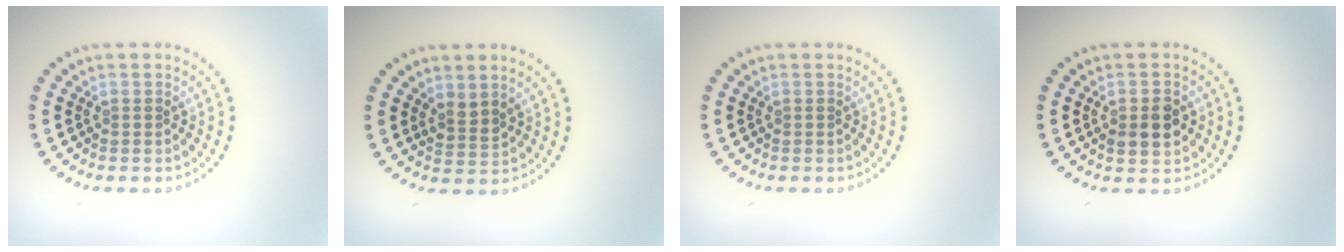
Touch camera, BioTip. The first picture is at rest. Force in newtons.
{"total": 1.6, "press": 1.3, "slide": 1.0}
{"total": 0.0}
{"total": 2.9, "press": 2.9, "slide": 0.2}